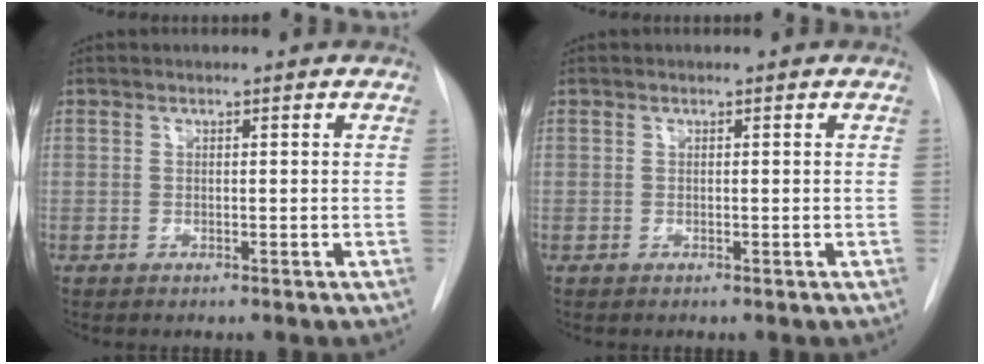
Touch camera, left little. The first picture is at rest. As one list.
[{"total": 0.0}]